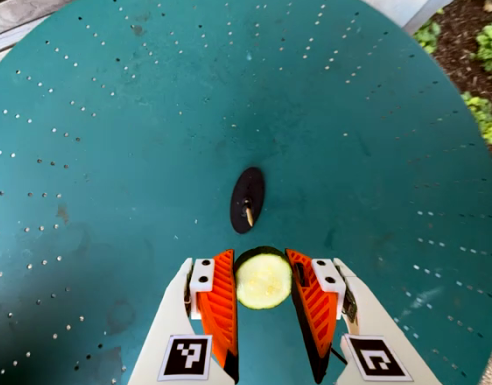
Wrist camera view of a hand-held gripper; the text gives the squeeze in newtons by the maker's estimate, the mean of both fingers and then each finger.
{"total": 13.2, "left": 13.2, "right": 13.2}